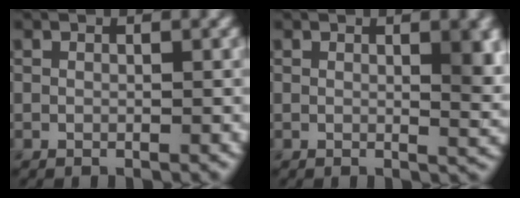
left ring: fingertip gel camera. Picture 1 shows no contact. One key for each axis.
{"total": 3.6, "fx": 1.0, "fy": 1.1, "fz": 3.2, "tx": -0.034, "ty": -0.002, "tz": 0.015}